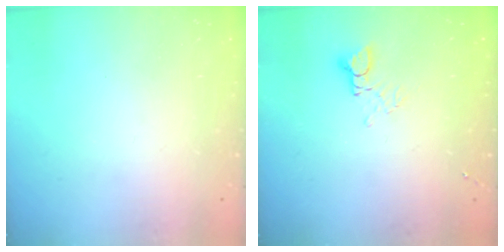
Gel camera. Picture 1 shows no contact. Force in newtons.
{"total": 2.8, "press": 2.8, "slide": 0.3}